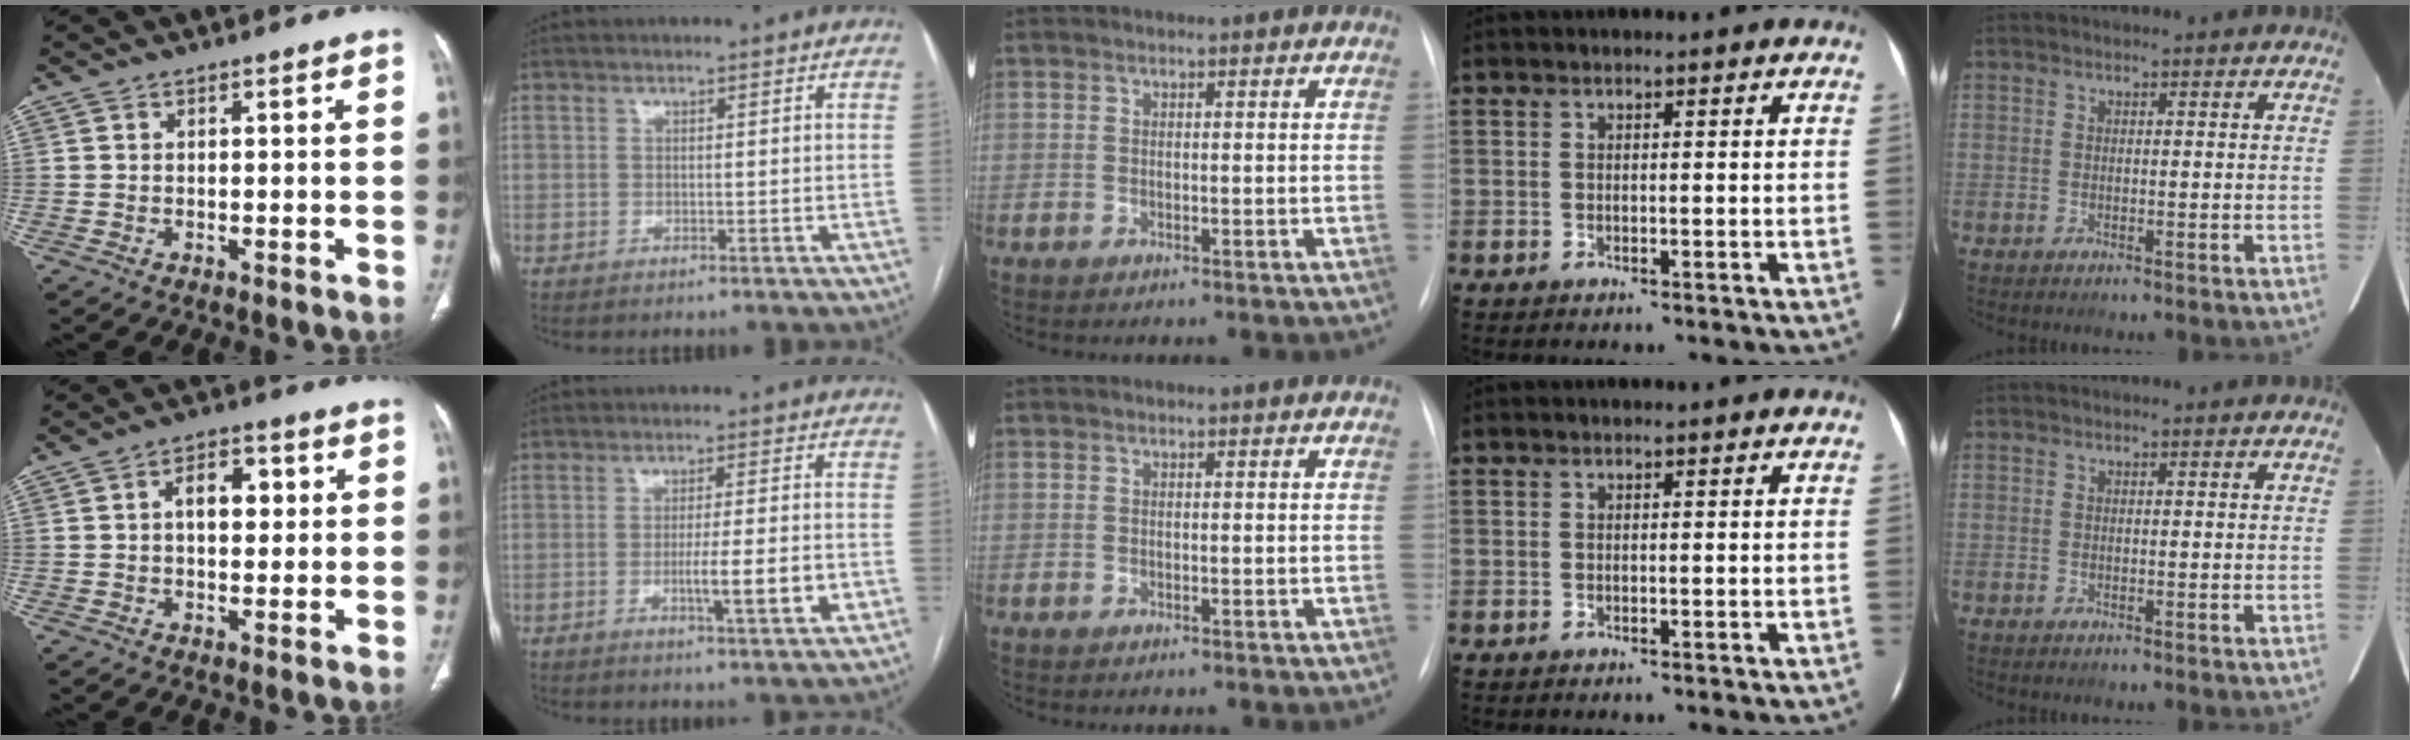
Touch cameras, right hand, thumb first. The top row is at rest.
{"thumb": {"total": 6.9, "force": [1.3, 4.2, 5.4], "torque": [-0.060, 0.010, 0.017]}, "index": {"total": 6.7, "force": [-1.9, 0.3, 6.4], "torque": [-0.104, -0.007, -0.026]}}